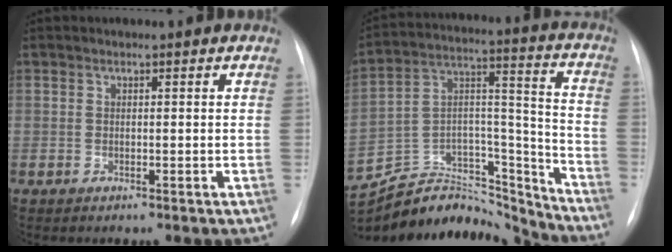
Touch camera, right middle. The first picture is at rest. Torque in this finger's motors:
{"motor_torque": [0.11, -0.20, -0.02, -0.02]}